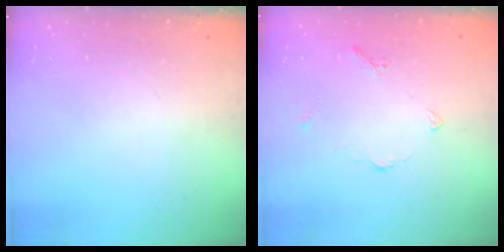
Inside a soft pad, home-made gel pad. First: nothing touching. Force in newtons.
{"total": 4.0, "press": 4.0, "slide": 0.6}